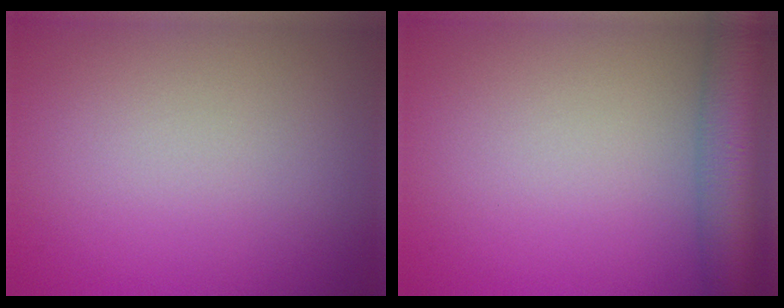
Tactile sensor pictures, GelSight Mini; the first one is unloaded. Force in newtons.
{"total": 6.3, "press": 6.3, "slide": 0.2}